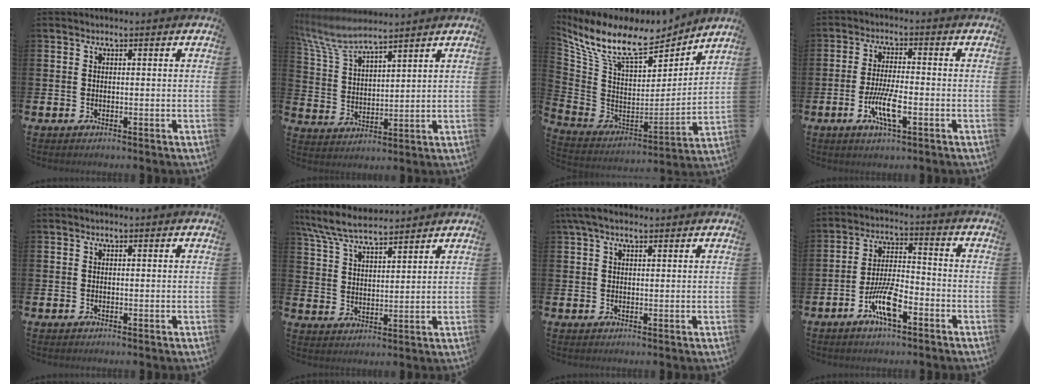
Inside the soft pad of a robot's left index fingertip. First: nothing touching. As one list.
[{"total": 7.9, "force": [7.3, 1.1, 2.8], "torque": [-0.083, -0.028, 0.132]}, {"total": 11.0, "force": [9.1, 3.8, 4.9], "torque": [-0.141, -0.052, 0.162]}, {"total": 5.7, "force": [-2.0, 1.4, 5.1], "torque": [-0.107, -0.005, -0.038]}, {"total": 0.0}, {"total": 7.5, "force": [7.0, 1.0, 2.3], "torque": [-0.070, -0.029, 0.130]}, {"total": 3.2, "force": [2.3, 1.1, 2.0], "torque": [-0.039, 0.003, 0.040]}, {"total": 7.1, "force": [-3.5, 1.9, 5.9], "torque": [-0.122, 0.000, -0.066]}]